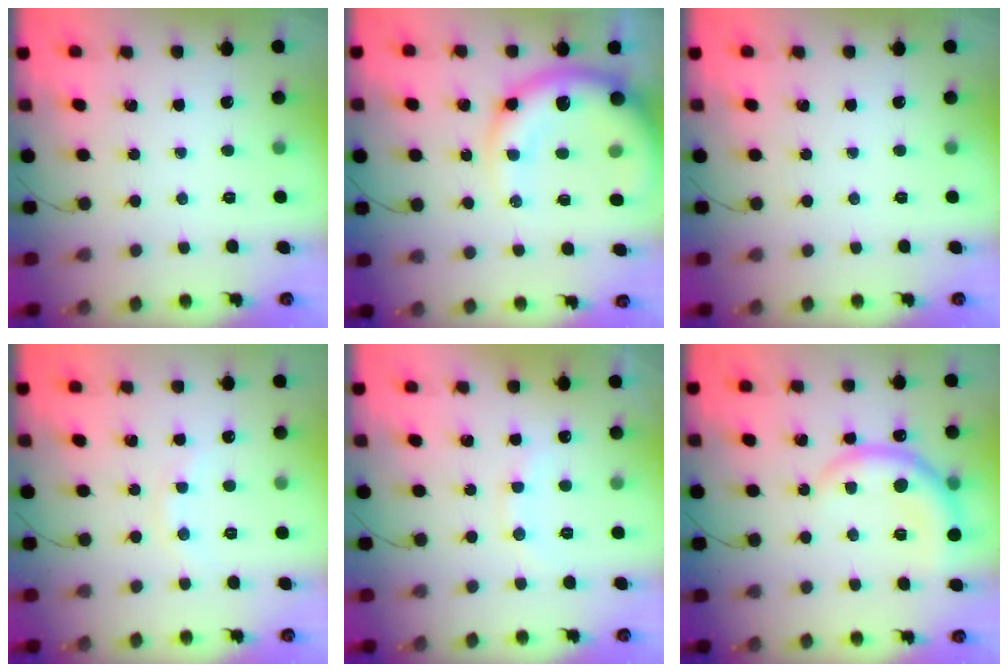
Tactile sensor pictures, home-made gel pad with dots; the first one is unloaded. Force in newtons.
{"total": 16.8, "press": 16.3, "slide": 3.9}
{"total": 0.0}
{"total": 6.1, "press": 5.8, "slide": 1.8}
{"total": 8.7, "press": 8.6, "slide": 1.2}
{"total": 9.8, "press": 9.8, "slide": 0.5}